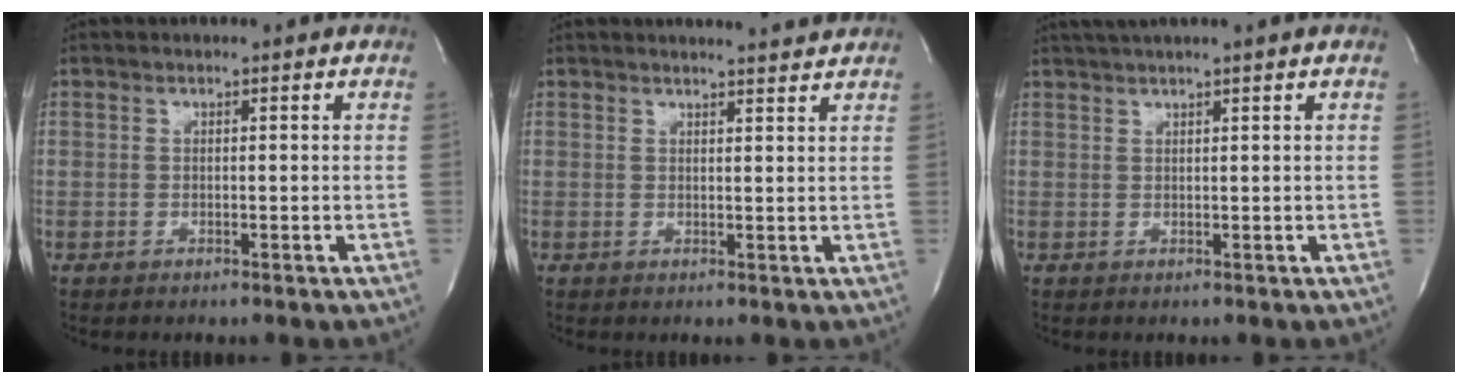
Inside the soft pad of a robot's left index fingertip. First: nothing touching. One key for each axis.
{"total": 4.5, "fx": 4.4, "fy": -0.3, "fz": 0.8, "tx": -0.019, "ty": -0.003, "tz": 0.046}
{"total": 4.0, "fx": 3.1, "fy": -1.1, "fz": 2.2, "tx": -0.034, "ty": 0.019, "tz": 0.058}